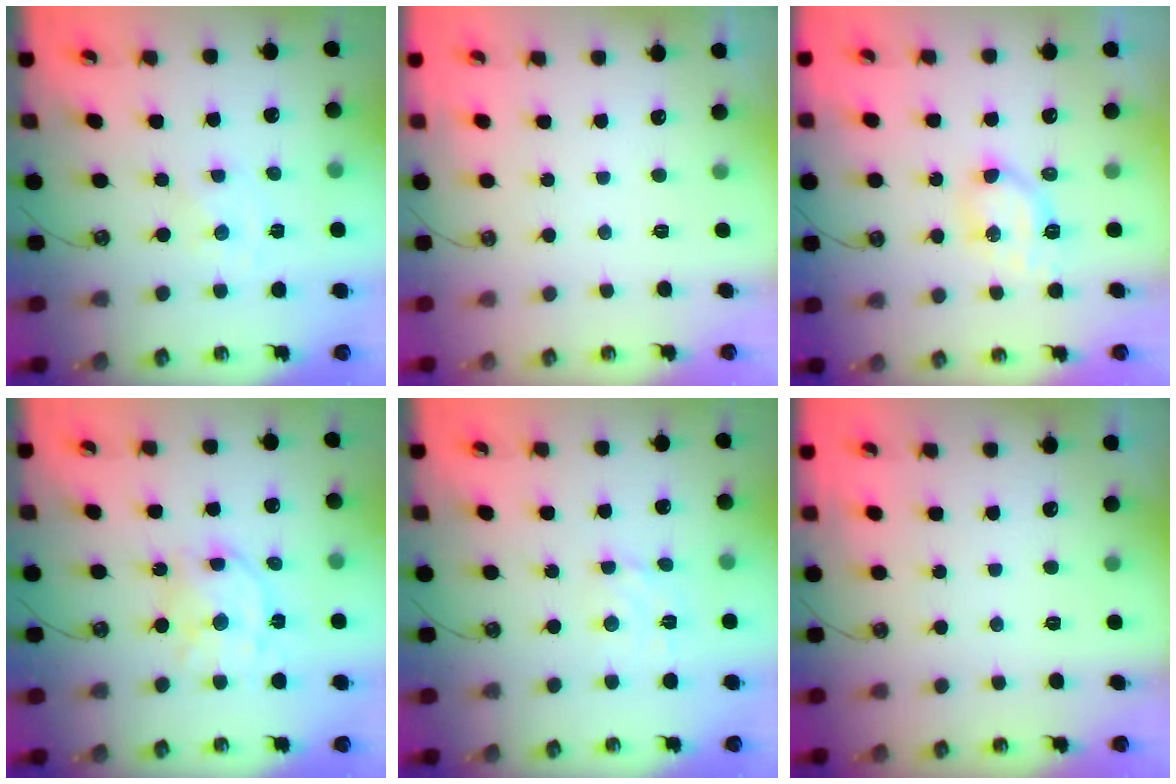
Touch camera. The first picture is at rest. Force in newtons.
{"total": 0.0}
{"total": 6.1, "press": 6.0, "slide": 0.7}
{"total": 12.4, "press": 12.4, "slide": 1.0}
{"total": 2.9, "press": 2.8, "slide": 0.2}
{"total": 0.0}